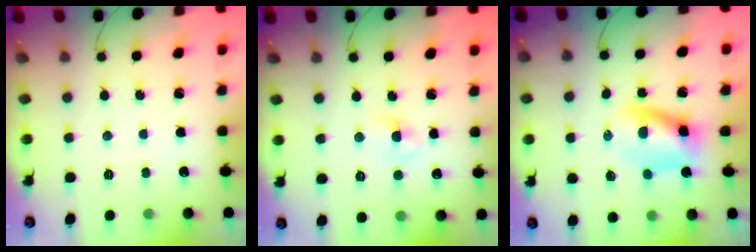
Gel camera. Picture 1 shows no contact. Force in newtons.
{"total": 1.9, "press": 1.7, "slide": 0.8}
{"total": 5.0, "press": 4.9, "slide": 1.2}